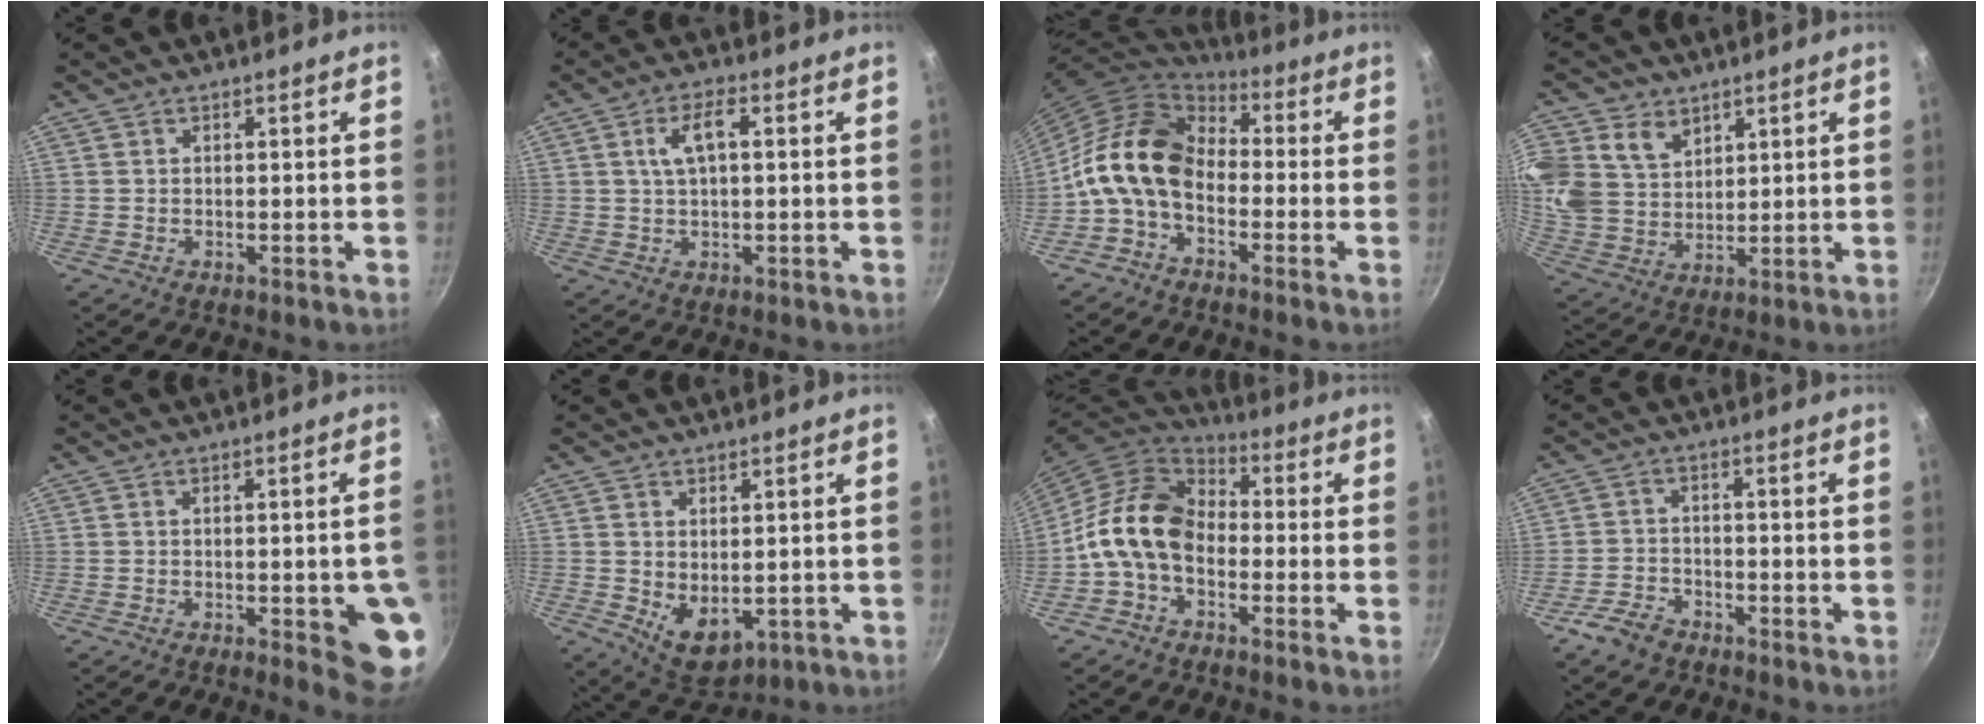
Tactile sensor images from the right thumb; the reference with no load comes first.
{"total": 5.7, "force": [1.1, 2.4, 5.0], "torque": [-0.095, 0.015, 0.021]}
{"total": 14.3, "force": [-2.6, 9.8, 10.1], "torque": [-0.167, 0.048, -0.074]}
{"total": 16.6, "force": [7.1, 12.9, 7.8], "torque": [-0.183, 0.000, 0.148]}
{"total": 9.3, "force": [-2.4, 2.7, 8.6], "torque": [-0.075, 0.009, -0.025]}
{"total": 7.1, "force": [-0.4, 4.8, 5.3], "torque": [-0.072, -0.019, 0.013]}
{"total": 13.3, "force": [-2.2, 9.5, 9.1], "torque": [-0.141, 0.039, -0.065]}
{"total": 5.4, "force": [-3.8, 3.0, 2.3], "torque": [-0.042, 0.034, -0.072]}